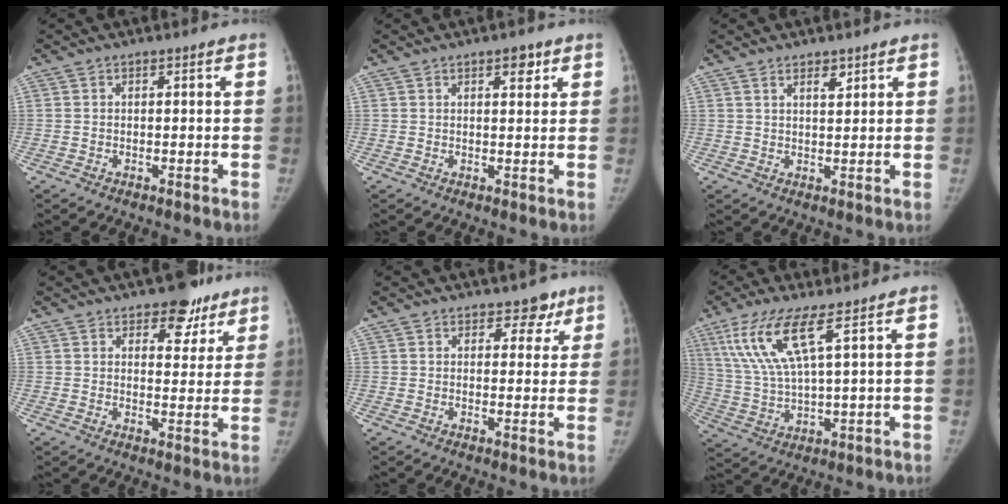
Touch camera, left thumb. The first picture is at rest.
{"total": 2.9, "force": [1.7, 1.3, 2.0], "torque": [-0.014, -0.008, 0.023]}
{"total": 2.5, "force": [1.7, 1.0, 1.4], "torque": [-0.015, -0.013, 0.030]}
{"total": 7.7, "force": [5.3, 4.5, 3.3], "torque": [0.001, -0.026, 0.071]}
{"total": 4.2, "force": [2.9, 2.8, 1.4], "torque": [0.019, -0.013, 0.036]}
{"total": 11.4, "force": [5.7, 2.1, 9.7], "torque": [-0.218, -0.024, 0.120]}